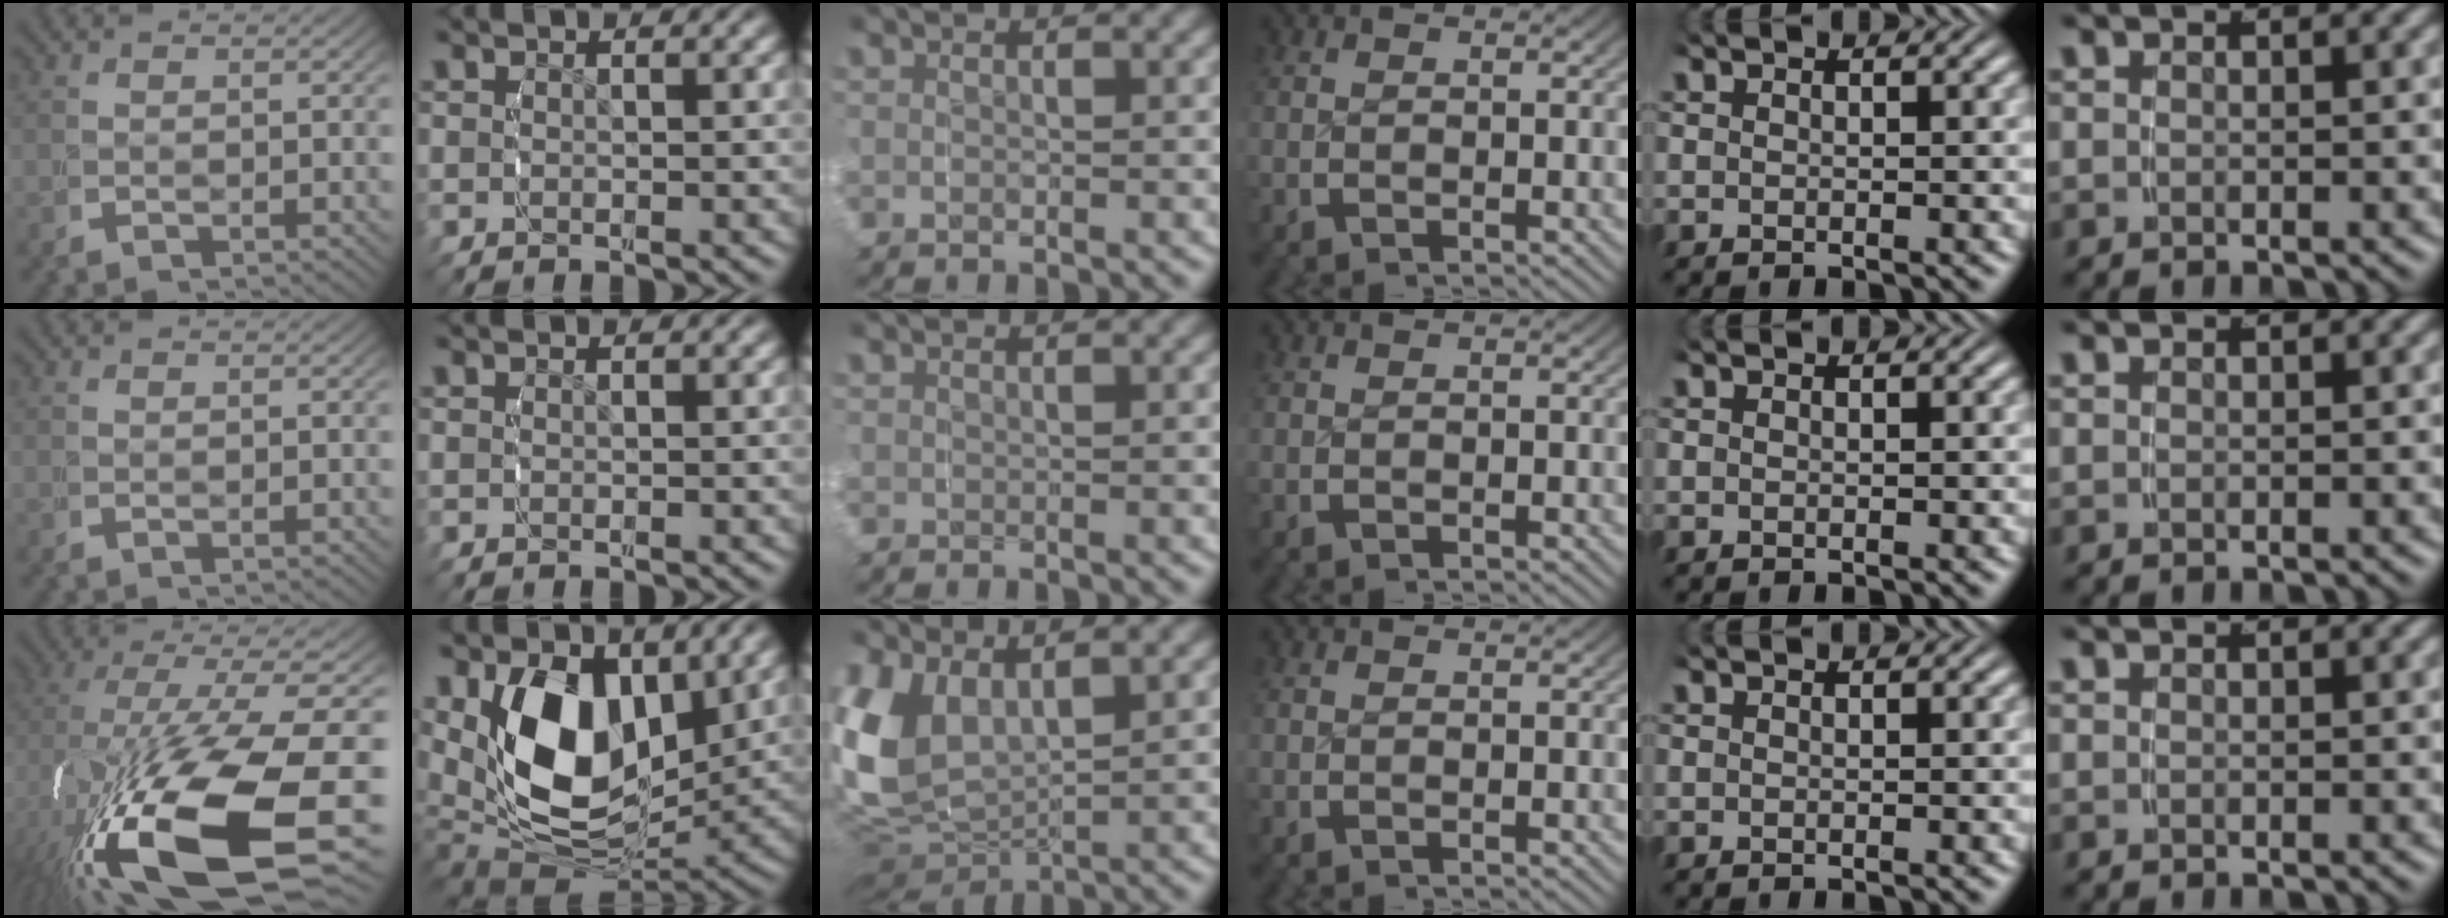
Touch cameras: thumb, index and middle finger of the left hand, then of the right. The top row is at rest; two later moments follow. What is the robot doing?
{"motion": "grasp_and_lifting", "object": "fork"}